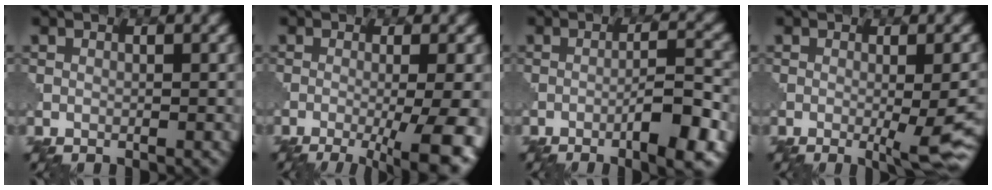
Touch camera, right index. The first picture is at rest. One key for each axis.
{"total": 9.7, "fx": -3.4, "fy": 2.8, "fz": 8.6, "tx": -0.102, "ty": -0.005, "tz": -0.049}
{"total": 6.0, "fx": -2.8, "fy": 1.1, "fz": 5.2, "tx": -0.078, "ty": 0.009, "tz": -0.045}
{"total": 5.7, "fx": -1.3, "fy": 1.2, "fz": 5.5, "tx": -0.073, "ty": -0.013, "tz": -0.016}